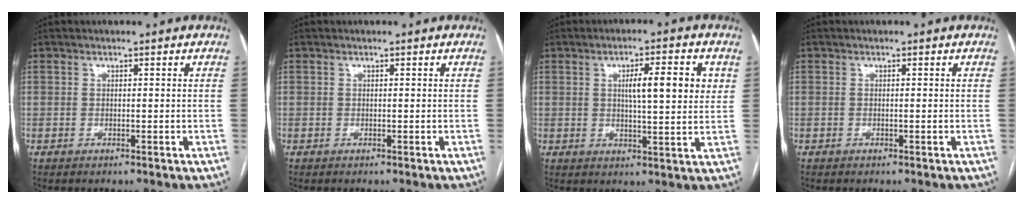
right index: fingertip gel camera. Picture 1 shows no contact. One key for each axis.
{"total": 0.0}
{"total": 8.0, "fx": 2.2, "fy": 1.4, "fz": 7.6, "tx": -0.116, "ty": 0.009, "tz": 0.032}
{"total": 0.0}